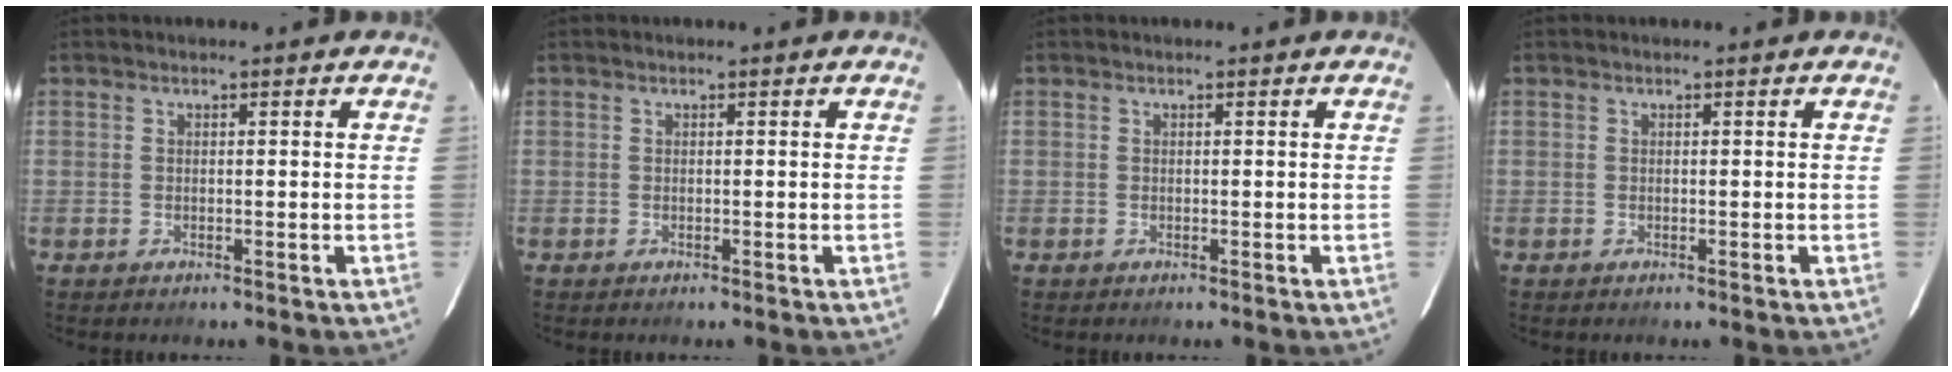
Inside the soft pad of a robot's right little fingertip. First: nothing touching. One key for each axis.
{"total": 0.0}
{"total": 0.0}
{"total": 0.0}